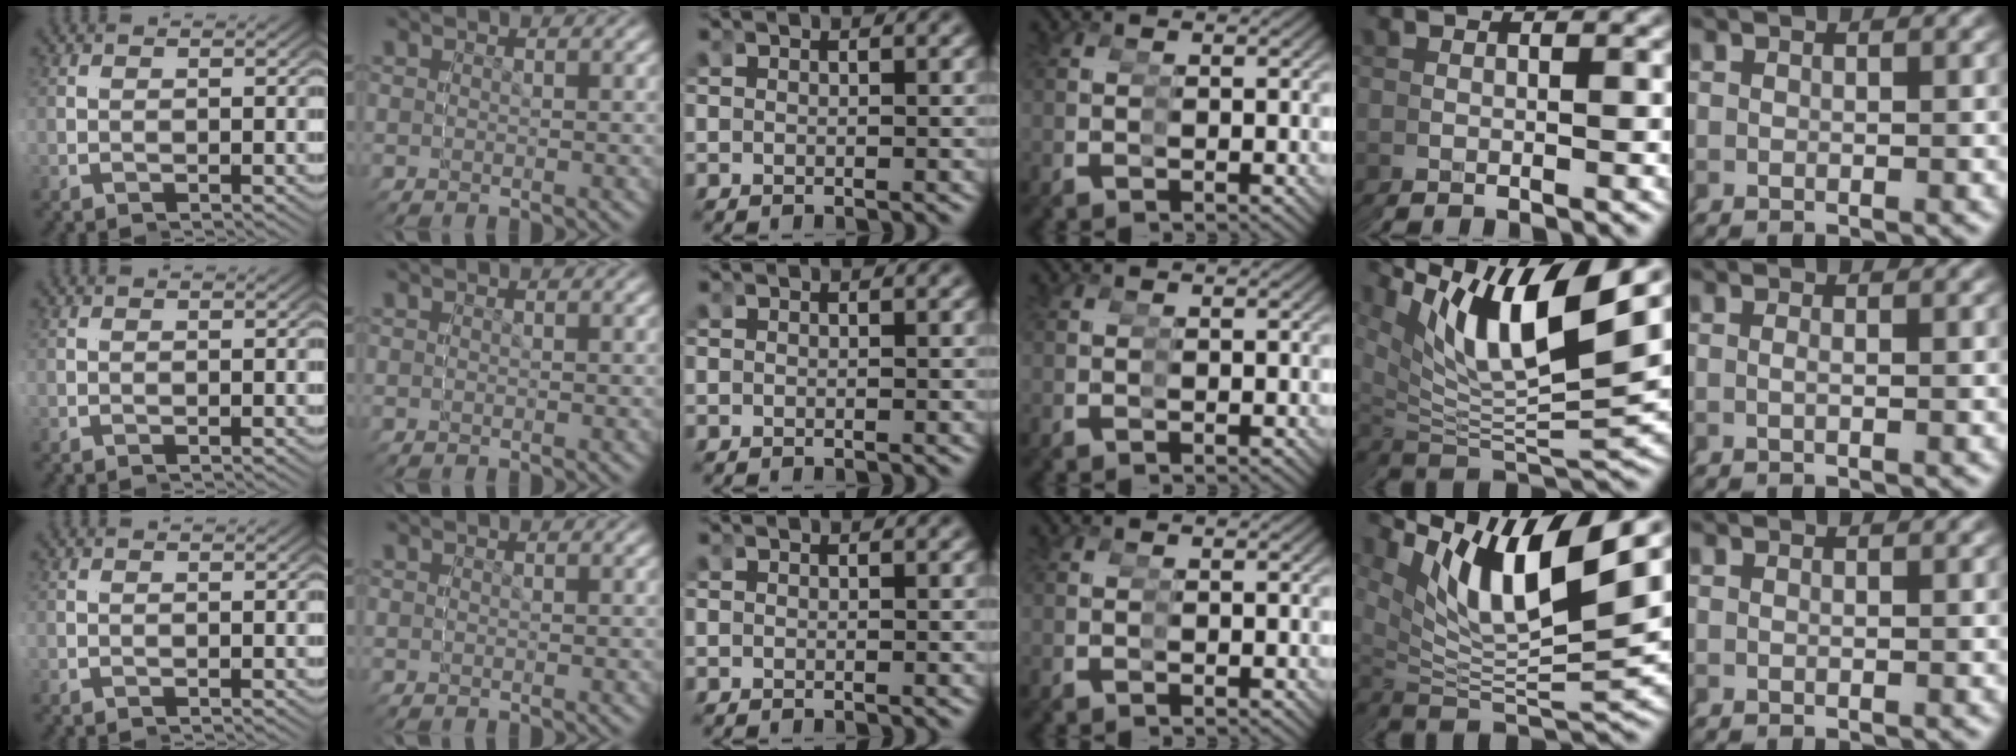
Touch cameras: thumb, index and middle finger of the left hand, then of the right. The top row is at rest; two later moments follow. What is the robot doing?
{"motion": "grasp_and_lifting", "object": "condiment"}